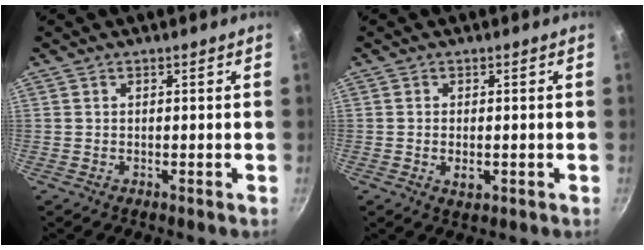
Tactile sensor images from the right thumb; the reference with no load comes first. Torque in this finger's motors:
{"motor_torque": [-0.32, 0.21, -0.35, 0.10, -0.03]}